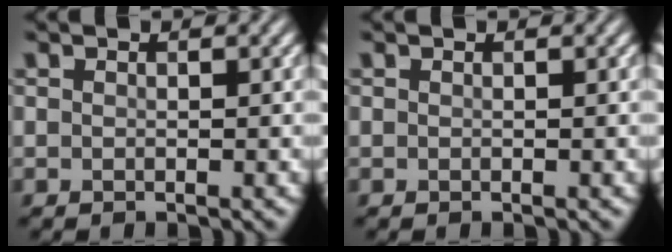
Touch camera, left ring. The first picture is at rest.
{"total": 0.0}